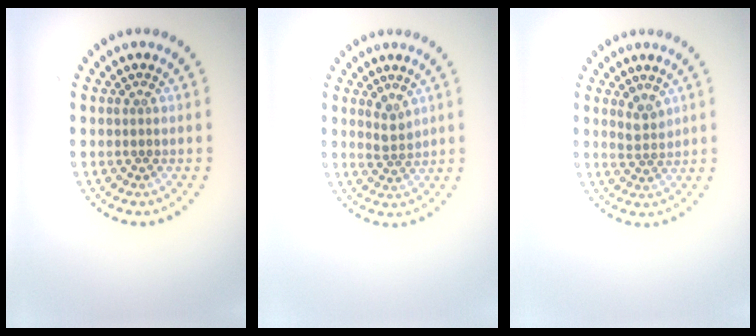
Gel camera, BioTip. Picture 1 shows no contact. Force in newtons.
{"total": 1.5, "press": 1.1, "slide": 1.0}
{"total": 1.8, "press": 1.3, "slide": 1.2}